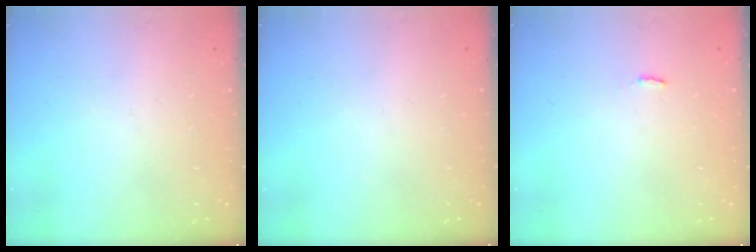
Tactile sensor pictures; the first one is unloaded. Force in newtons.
{"total": 0.0}
{"total": 2.3, "press": 2.3, "slide": 0.4}